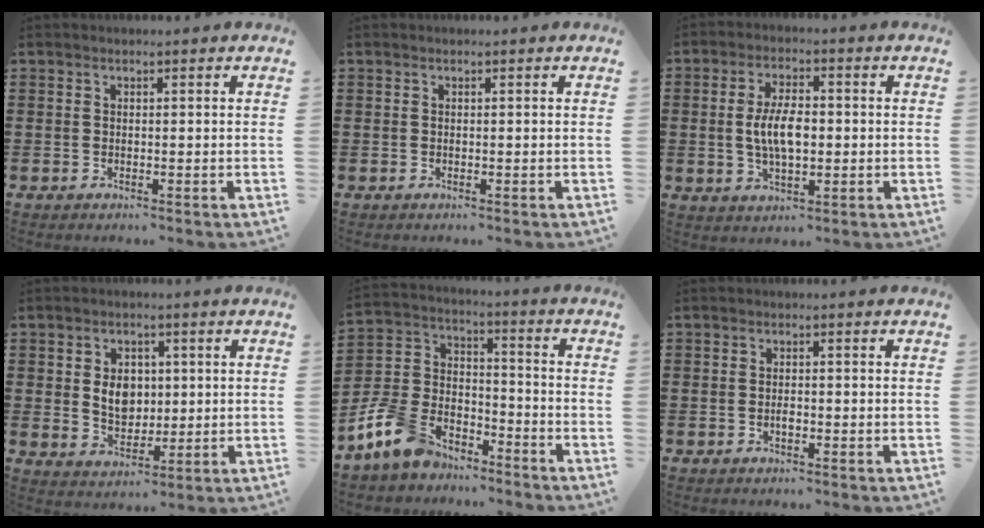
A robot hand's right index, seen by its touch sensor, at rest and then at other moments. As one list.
[{"total": 0.0}, {"total": 6.5, "force": [-0.2, 2.8, 5.8], "torque": [-0.115, -0.002, -0.010]}, {"total": 5.5, "force": [0.7, 4.2, 3.5], "torque": [-0.063, 0.008, 0.007]}, {"total": 9.0, "force": [-6.8, 4.9, 3.4], "torque": [-0.106, 0.017, -0.138]}, {"total": 1.1, "force": [-0.4, 0.6, 0.8], "torque": [-0.017, -0.003, -0.006]}]